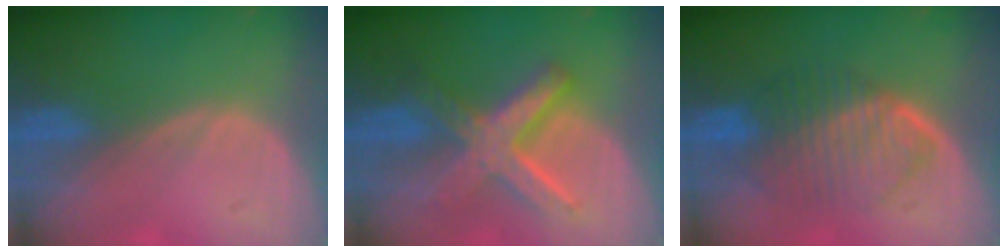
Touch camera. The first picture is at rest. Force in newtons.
{"total": 9.0, "press": 9.0, "slide": 0.7}
{"total": 7.5, "press": 7.5, "slide": 0.4}